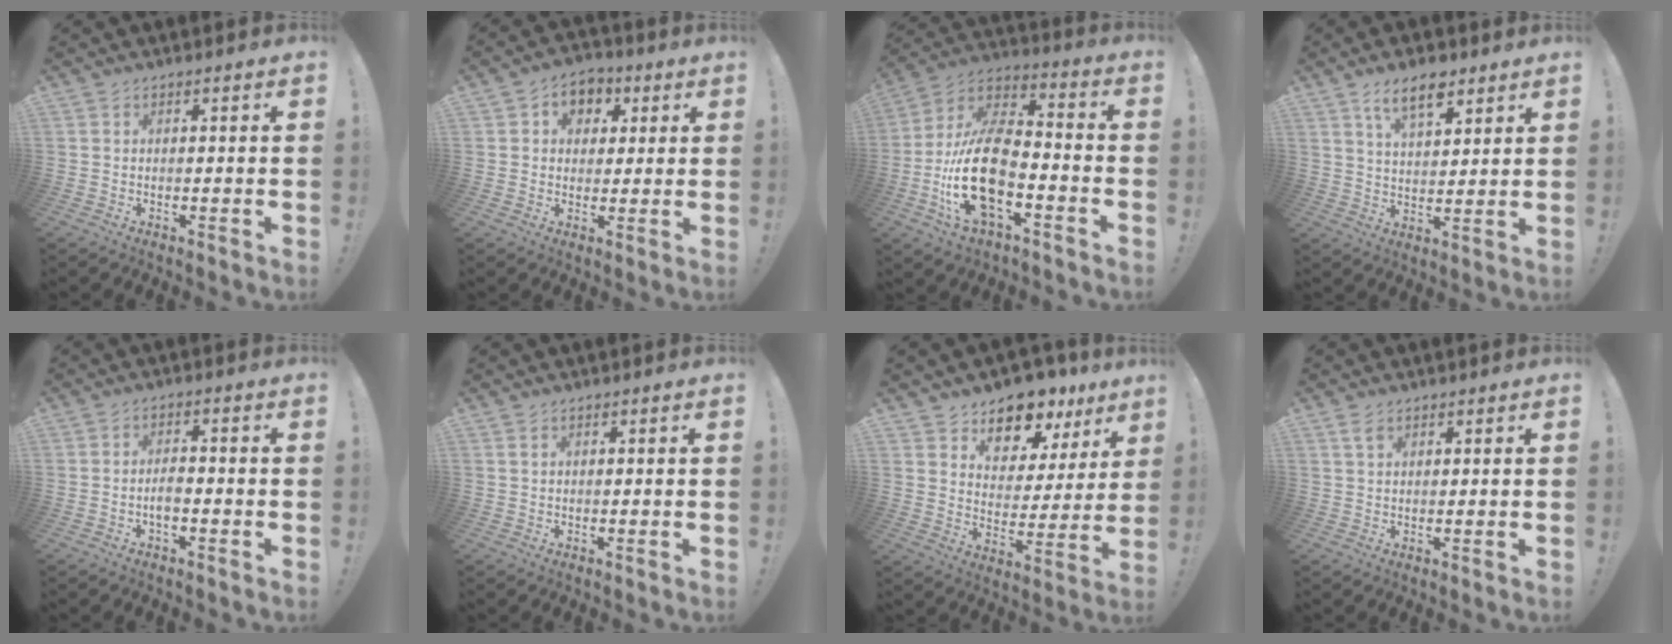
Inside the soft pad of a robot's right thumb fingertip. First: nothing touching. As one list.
[{"total": 7.0, "force": [1.6, 6.1, 2.9], "torque": [-0.031, -0.001, 0.033]}, {"total": 20.9, "force": [-6.3, 11.2, 16.5], "torque": [-0.334, 0.030, -0.101]}, {"total": 8.9, "force": [5.8, 3.8, 5.6], "torque": [-0.091, -0.020, 0.103]}, {"total": 3.4, "force": [-1.2, 1.4, 2.8], "torque": [-0.053, 0.003, -0.022]}, {"total": 0.9, "force": [0.6, 0.2, 0.6], "torque": [-0.012, -0.001, 0.010]}, {"total": 11.2, "force": [9.1, 5.7, 3.1], "torque": [-0.043, -0.079, 0.164]}, {"total": 2.8, "force": [1.7, 1.3, 1.7], "torque": [-0.023, -0.006, 0.029]}]